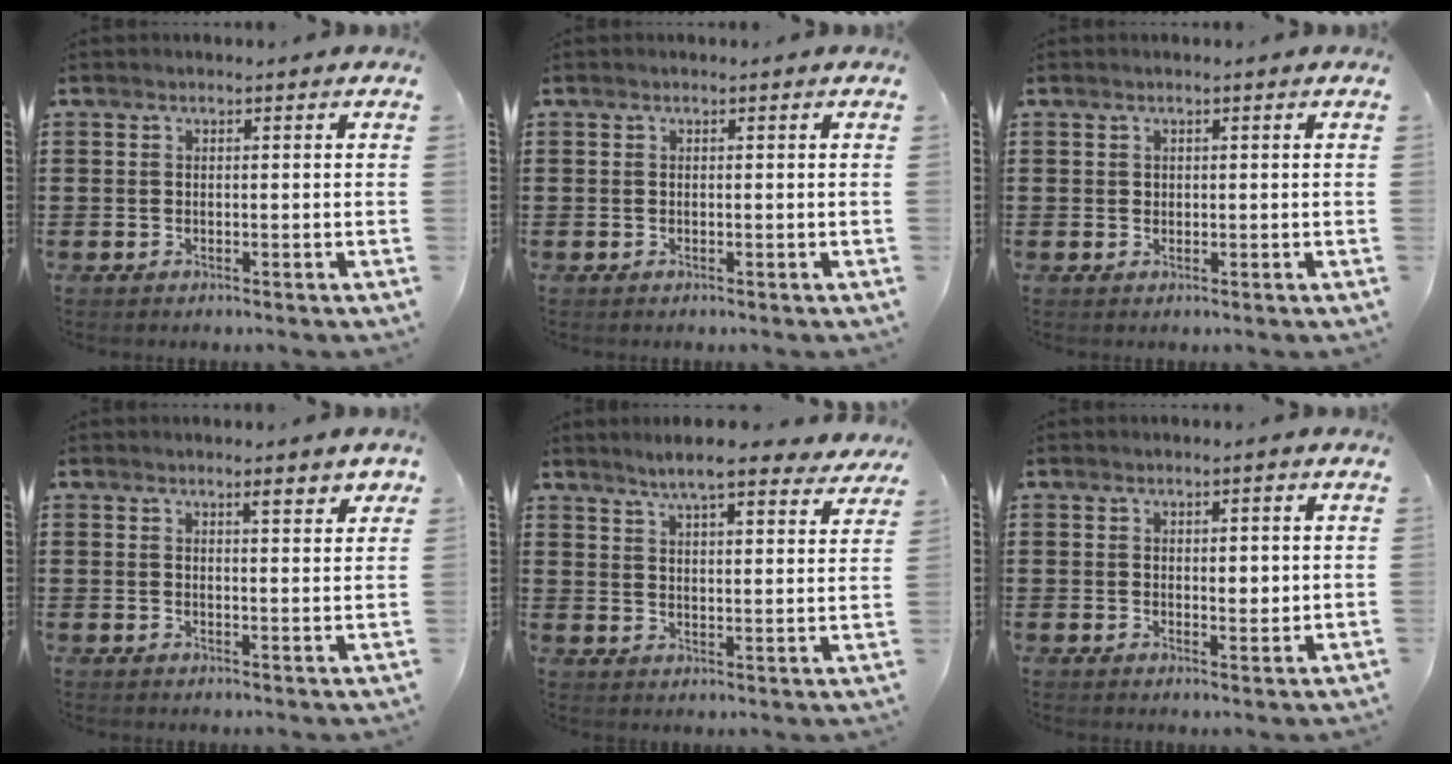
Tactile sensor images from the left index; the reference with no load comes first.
{"total": 0.0}
{"total": 0.6, "force": [0.3, 0.5, 0.2], "torque": [-0.005, 0.003, 0.005]}
{"total": 2.8, "force": [2.2, 0.5, 1.7], "torque": [-0.022, -0.004, 0.035]}
{"total": 7.2, "force": [6.3, 0.6, 3.4], "torque": [-0.078, -0.021, 0.109]}
{"total": 2.2, "force": [0.8, 1.2, 1.8], "torque": [-0.019, -0.001, 0.007]}